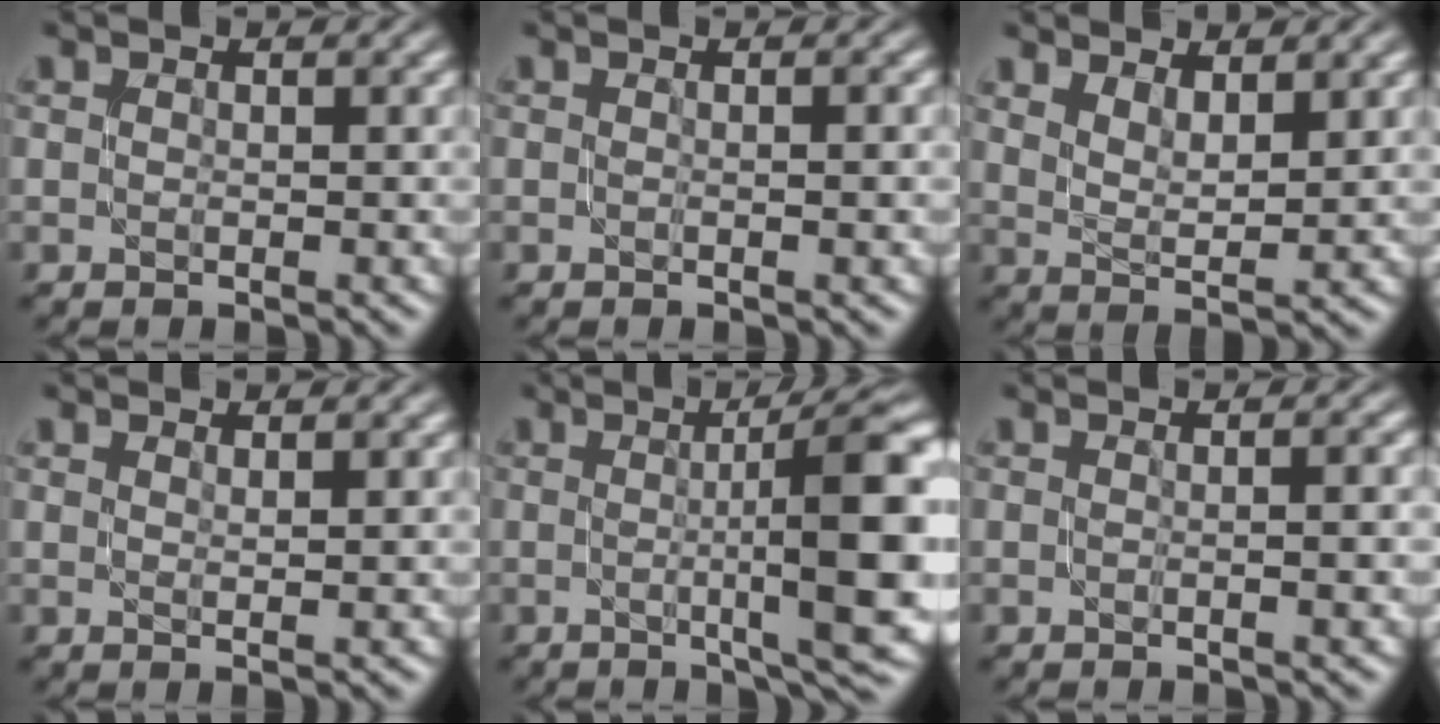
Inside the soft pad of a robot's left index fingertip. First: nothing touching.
{"total": 1.4, "force": [0.0, 0.3, 1.3], "torque": [-0.017, 0.000, -0.002]}
{"total": 3.6, "force": [2.7, 1.1, 2.2], "torque": [-0.043, -0.009, 0.052]}
{"total": 1.2, "force": [0.8, 0.3, 0.9], "torque": [-0.008, -0.001, 0.011]}
{"total": 12.8, "force": [0.4, 2.9, 12.4], "torque": [-0.133, 0.004, 0.011]}
{"total": 2.7, "force": [0.0, 0.9, 2.5], "torque": [-0.021, 0.002, -0.005]}